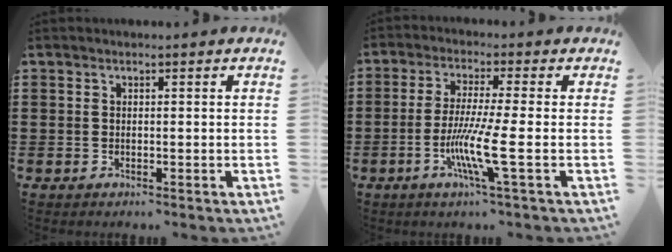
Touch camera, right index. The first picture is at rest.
{"total": 8.5, "force": [-2.5, -0.2, 8.1], "torque": [-0.164, -0.025, -0.052]}